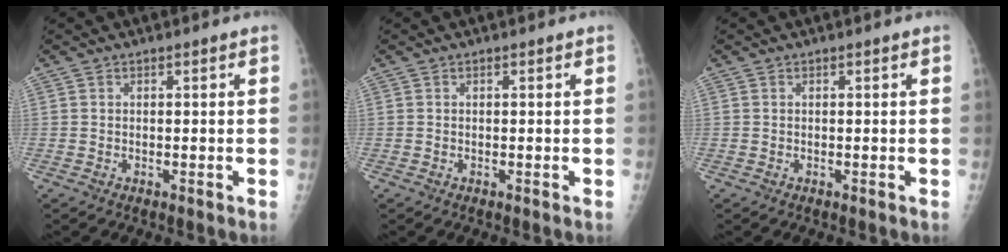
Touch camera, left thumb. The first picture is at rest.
{"total": 0.0}
{"total": 0.0}